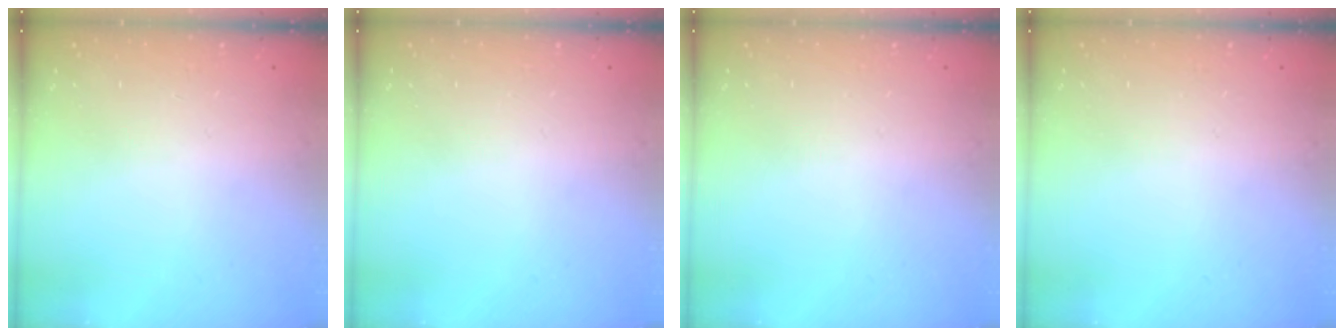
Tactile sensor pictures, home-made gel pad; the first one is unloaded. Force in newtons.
{"total": 0.0}
{"total": 0.0}
{"total": 0.0}